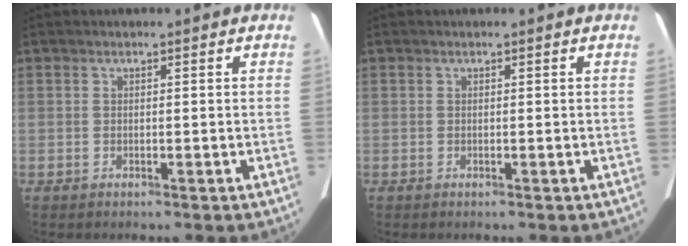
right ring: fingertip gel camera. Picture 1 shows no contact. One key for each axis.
{"total": 0.0}